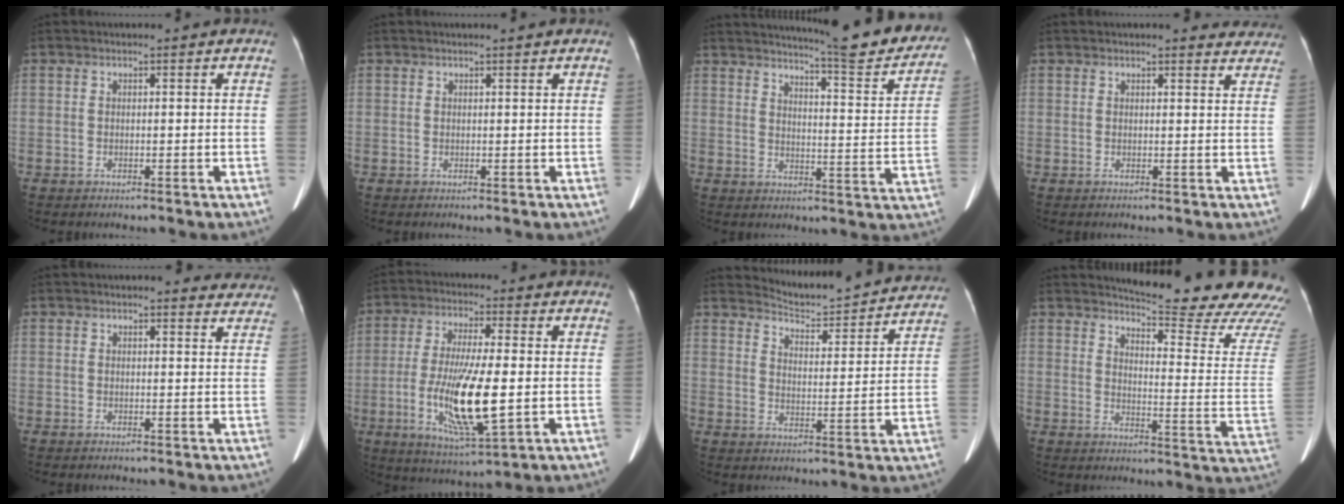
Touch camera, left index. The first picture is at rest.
{"total": 0.7, "force": [0.6, -0.2, 0.3], "torque": [-0.011, -0.001, 0.016]}
{"total": 18.4, "force": [17.0, 0.6, 7.2], "torque": [-0.098, -0.072, 0.203]}
{"total": 7.1, "force": [6.7, 2.0, 1.4], "torque": [0.014, 0.000, 0.047]}
{"total": 6.7, "force": [6.2, 2.0, 1.2], "torque": [0.017, 0.000, 0.043]}
{"total": 13.6, "force": [-2.2, 2.1, 13.3], "torque": [-0.258, -0.024, -0.034]}
{"total": 14.9, "force": [14.6, 1.9, 2.6], "torque": [-0.031, -0.024, 0.181]}
{"total": 20.9, "force": [19.7, 0.6, 6.9], "torque": [-0.091, -0.124, 0.222]}